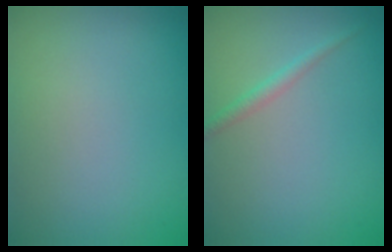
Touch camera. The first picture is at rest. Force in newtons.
{"total": 1.2, "press": 1.2, "slide": 0.0}